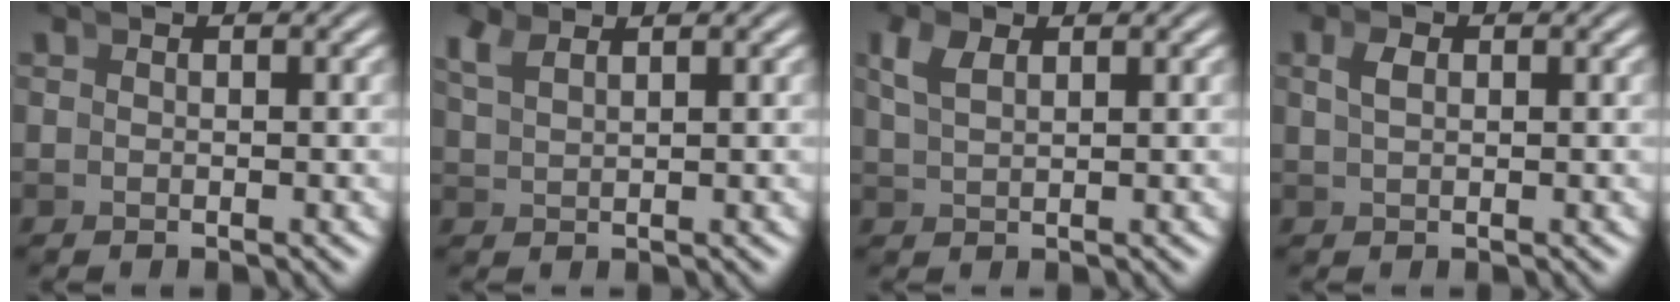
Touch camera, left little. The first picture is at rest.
{"total": 1.9, "force": [1.8, 0.1, 0.5], "torque": [-0.015, 0.006, 0.043]}
{"total": 1.6, "force": [1.1, 0.4, 1.0], "torque": [-0.023, 0.003, 0.030]}
{"total": 0.7, "force": [0.3, 0.0, 0.6], "torque": [-0.010, 0.003, 0.010]}